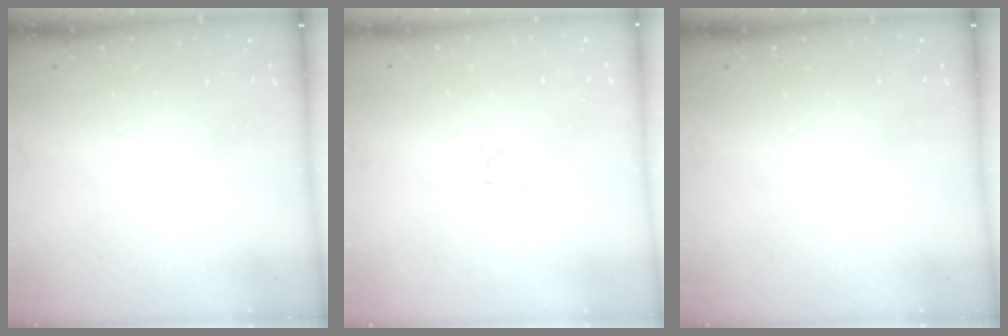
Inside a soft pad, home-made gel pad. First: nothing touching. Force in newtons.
{"total": 1.8, "press": 1.7, "slide": 0.5}
{"total": 0.0}